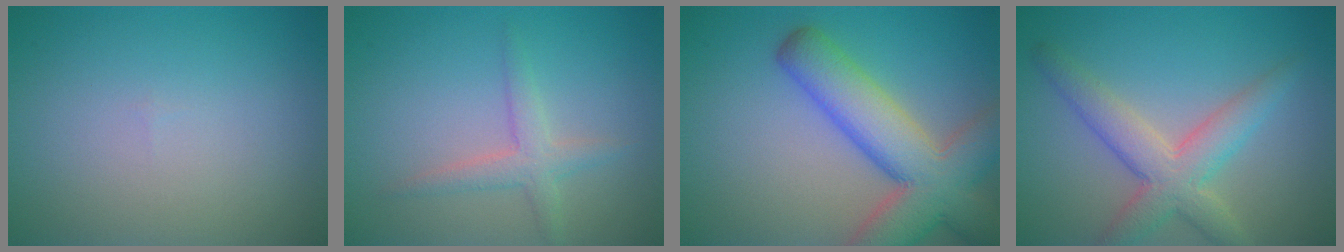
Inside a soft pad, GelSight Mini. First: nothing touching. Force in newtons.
{"total": 2.3, "press": 2.3, "slide": 0.1}
{"total": 9.6, "press": 9.5, "slide": 0.6}
{"total": 5.0, "press": 5.0, "slide": 0.3}